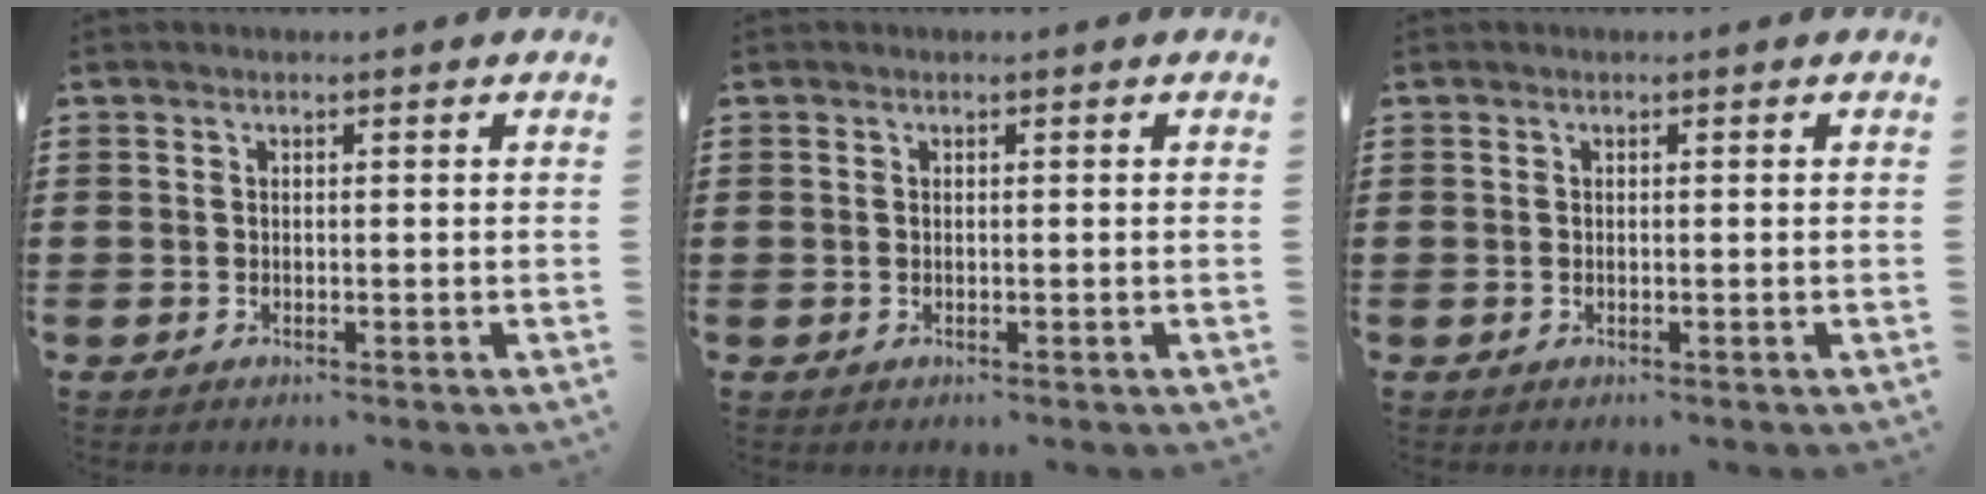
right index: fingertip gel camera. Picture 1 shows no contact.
{"total": 0.0}
{"total": 0.0}